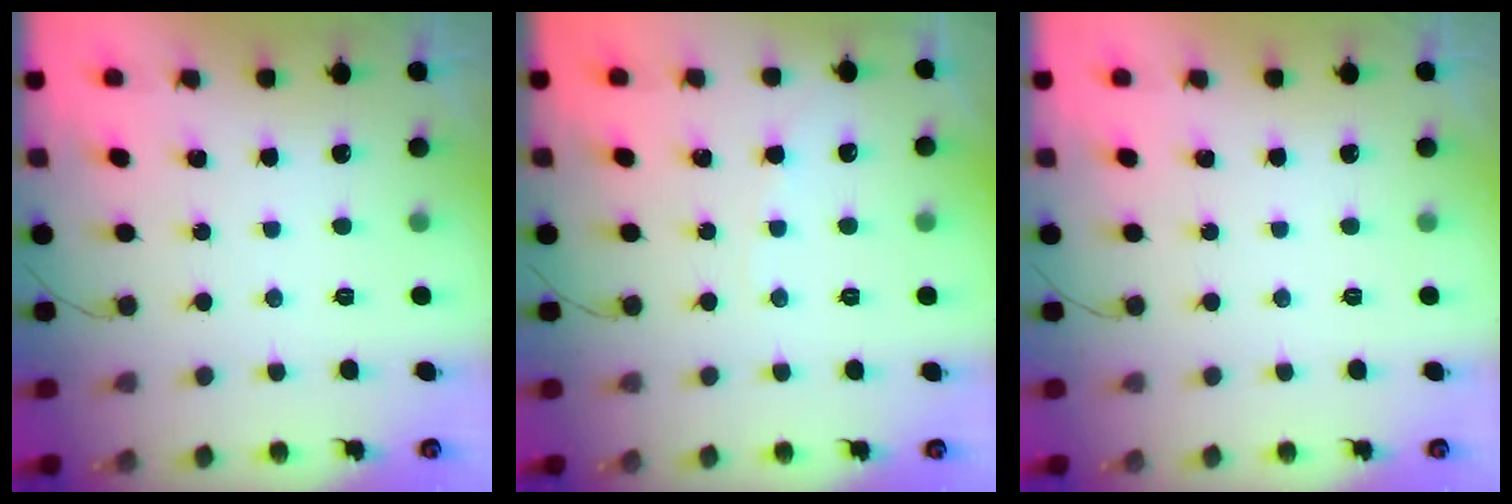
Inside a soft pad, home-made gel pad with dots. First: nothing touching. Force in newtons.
{"total": 3.0, "press": 3.0, "slide": 0.3}
{"total": 0.0}